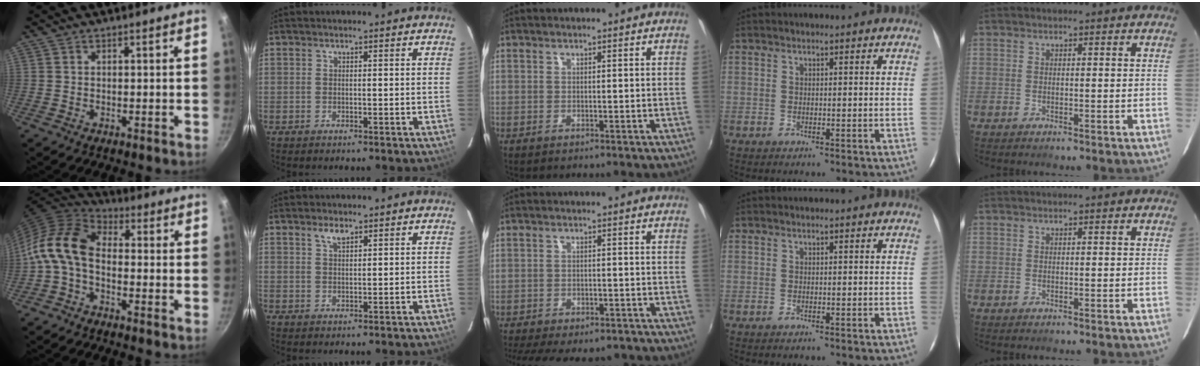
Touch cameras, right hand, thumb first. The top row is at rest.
{"thumb": {"total": 11.9, "force": [-1.9, 7.7, 8.9], "torque": [-0.173, 0.041, -0.061]}, "index": {"total": 2.2, "force": [1.5, 0.9, 1.3], "torque": [-0.023, 0.005, 0.029]}, "middle": {"total": 14.8, "force": [-12.6, 4.6, 6.4], "torque": [-0.140, -0.023, -0.168]}}